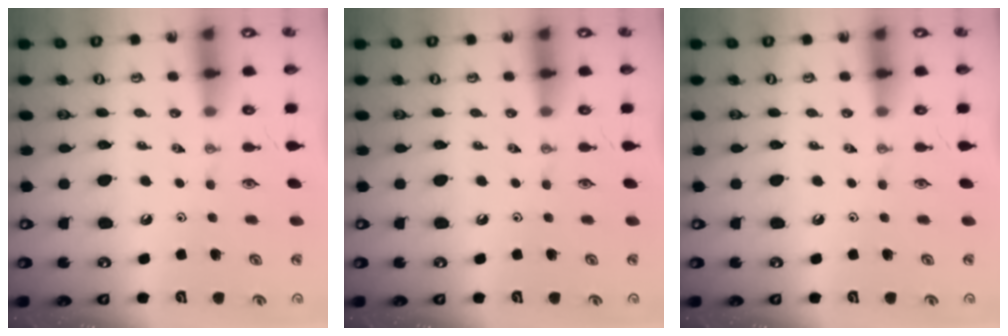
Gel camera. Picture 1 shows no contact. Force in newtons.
{"total": 0.0}
{"total": 0.0}